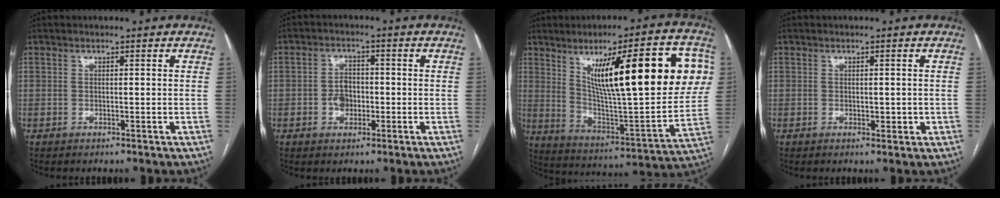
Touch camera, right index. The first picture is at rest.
{"total": 3.7, "force": [-0.9, 2.8, 2.3], "torque": [-0.038, 0.008, -0.014]}
{"total": 27.2, "force": [8.4, 5.1, 25.3], "torque": [-0.348, 0.023, 0.133]}
{"total": 1.7, "force": [-0.1, 1.1, 1.3], "torque": [-0.014, 0.001, 0.002]}